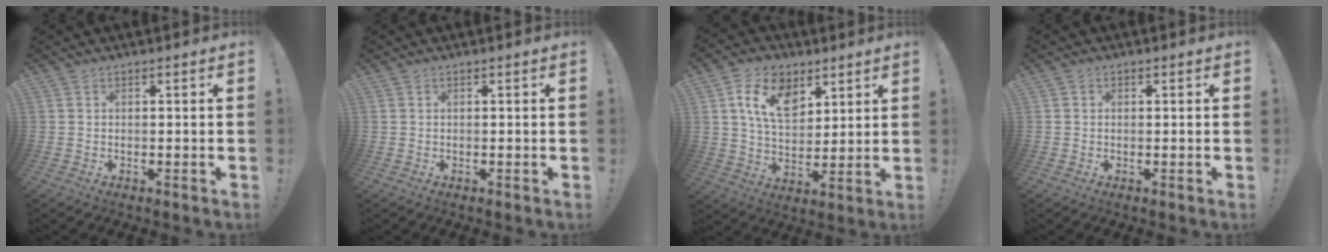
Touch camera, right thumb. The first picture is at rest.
{"total": 0.0}
{"total": 13.7, "force": [6.6, 8.9, 8.0], "torque": [-0.136, -0.019, 0.126]}
{"total": 0.5, "force": [0.0, 0.5, 0.1], "torque": [0.000, 0.001, -0.001]}